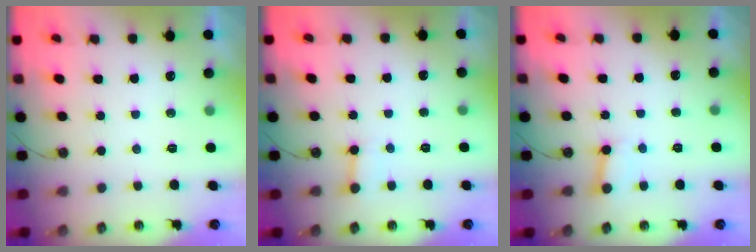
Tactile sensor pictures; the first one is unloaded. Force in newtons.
{"total": 3.5, "press": 3.4, "slide": 0.5}
{"total": 2.7, "press": 2.7, "slide": 0.2}